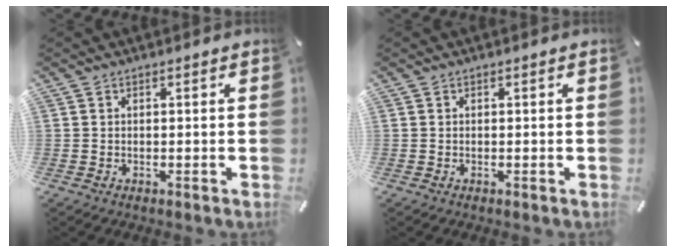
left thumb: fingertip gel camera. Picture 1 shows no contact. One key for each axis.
{"total": 0.0}